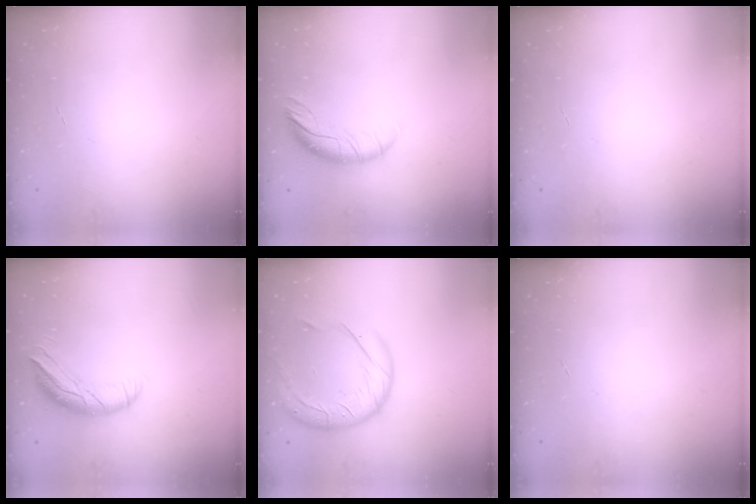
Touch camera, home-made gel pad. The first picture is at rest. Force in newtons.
{"total": 10.2, "press": 10.1, "slide": 0.9}
{"total": 0.0}
{"total": 10.8, "press": 10.5, "slide": 2.6}
{"total": 16.3, "press": 16.2, "slide": 1.7}
{"total": 0.0}